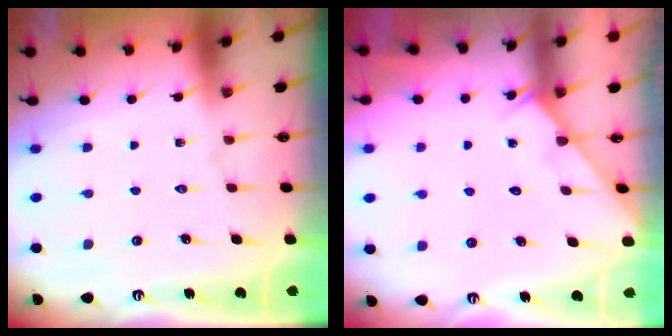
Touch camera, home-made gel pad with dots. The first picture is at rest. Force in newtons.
{"total": 4.6, "press": 4.6, "slide": 0.4}